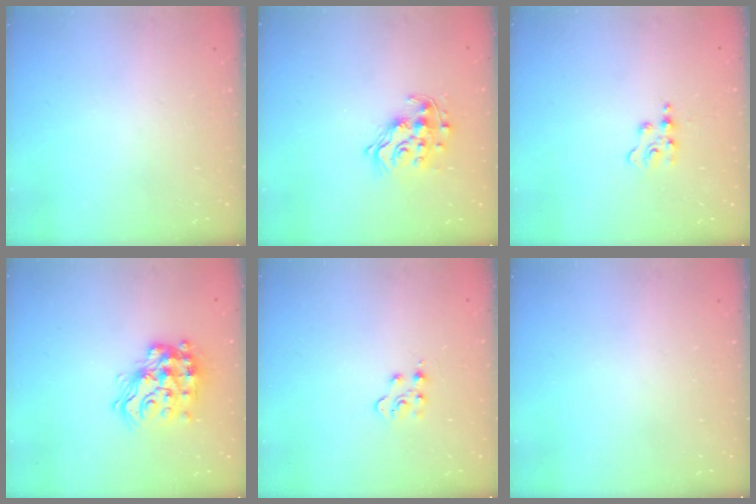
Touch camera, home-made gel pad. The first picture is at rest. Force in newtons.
{"total": 13.0, "press": 12.9, "slide": 1.2}
{"total": 3.9, "press": 3.9, "slide": 0.4}
{"total": 17.5, "press": 17.5, "slide": 1.2}
{"total": 4.0, "press": 4.0, "slide": 0.4}
{"total": 0.0}